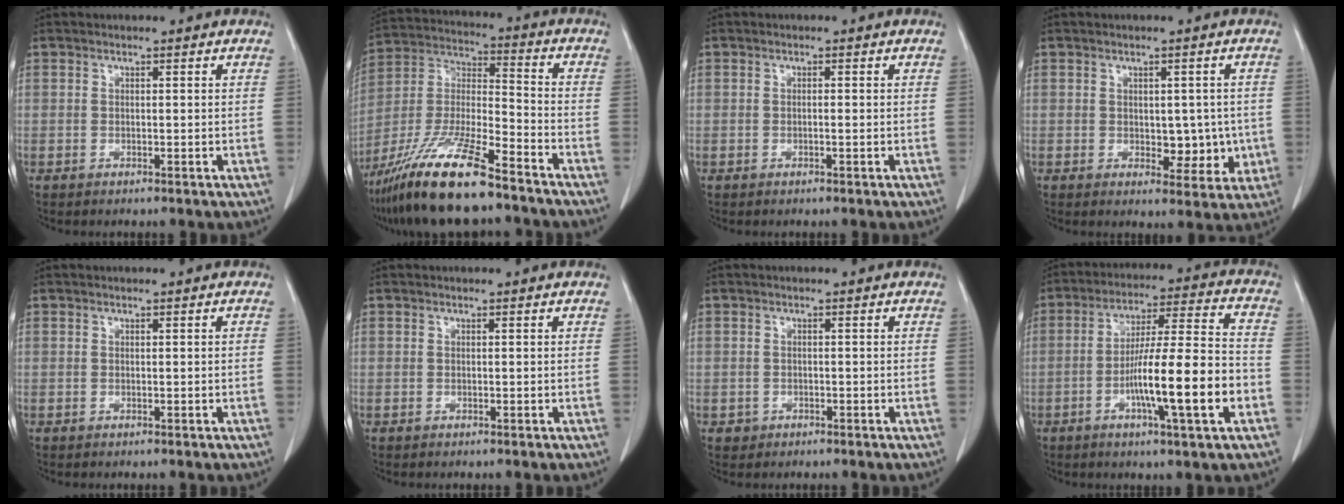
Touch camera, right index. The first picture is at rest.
{"total": 17.3, "force": [-12.7, 2.1, 11.6], "torque": [-0.255, -0.029, -0.238]}
{"total": 0.5, "force": [-0.1, 0.0, 0.5], "torque": [-0.009, 0.000, -0.002]}
{"total": 5.4, "force": [-0.4, 3.3, 4.3], "torque": [-0.042, 0.001, 0.005]}
{"total": 0.0}
{"total": 0.0}
{"total": 1.4, "force": [-0.7, 1.2, 0.0], "torque": [-0.002, 0.006, -0.008]}
{"total": 15.3, "force": [-4.6, 0.6, 14.5], "torque": [-0.245, 0.001, -0.077]}